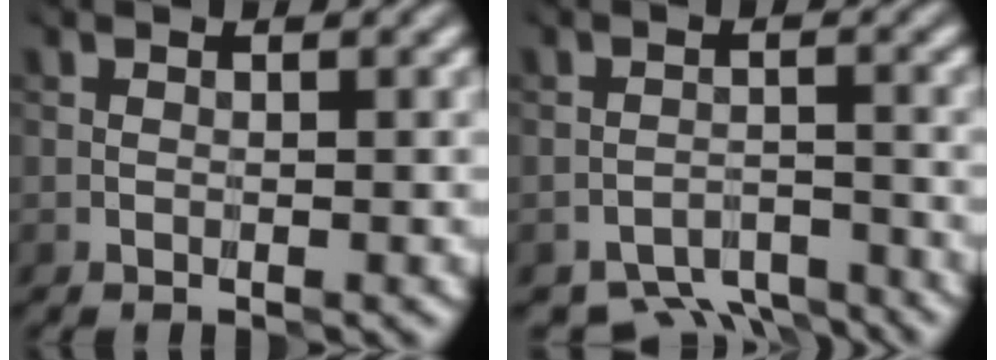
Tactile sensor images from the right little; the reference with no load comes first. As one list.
[{"total": 6.0, "force": [-5.5, 1.8, 1.5], "torque": [-0.020, -0.013, -0.088]}]